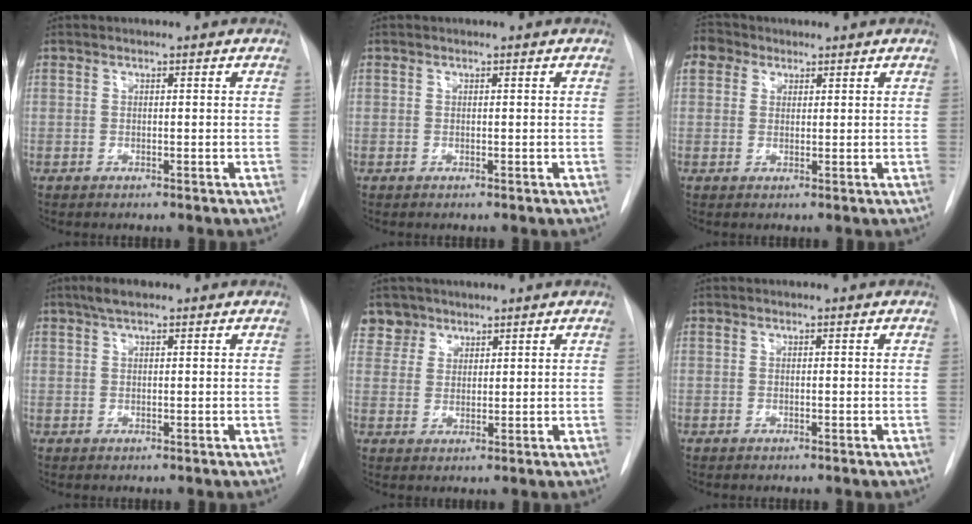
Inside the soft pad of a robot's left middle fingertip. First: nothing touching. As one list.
[{"total": 1.5, "force": [-0.5, -0.7, -1.2], "torque": [0.024, -0.009, -0.007]}, {"total": 3.8, "force": [2.0, 3.0, 1.0], "torque": [-0.023, 0.017, 0.037]}, {"total": 2.8, "force": [1.9, 0.7, 1.9], "torque": [-0.039, 0.013, 0.034]}, {"total": 4.2, "force": [3.2, 2.6, -0.5], "torque": [0.022, 0.003, 0.059]}, {"total": 0.0}]